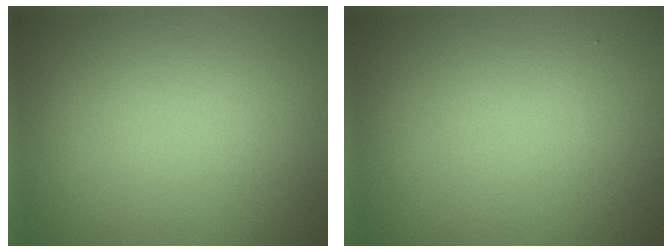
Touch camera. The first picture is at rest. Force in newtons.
{"total": 0.0}